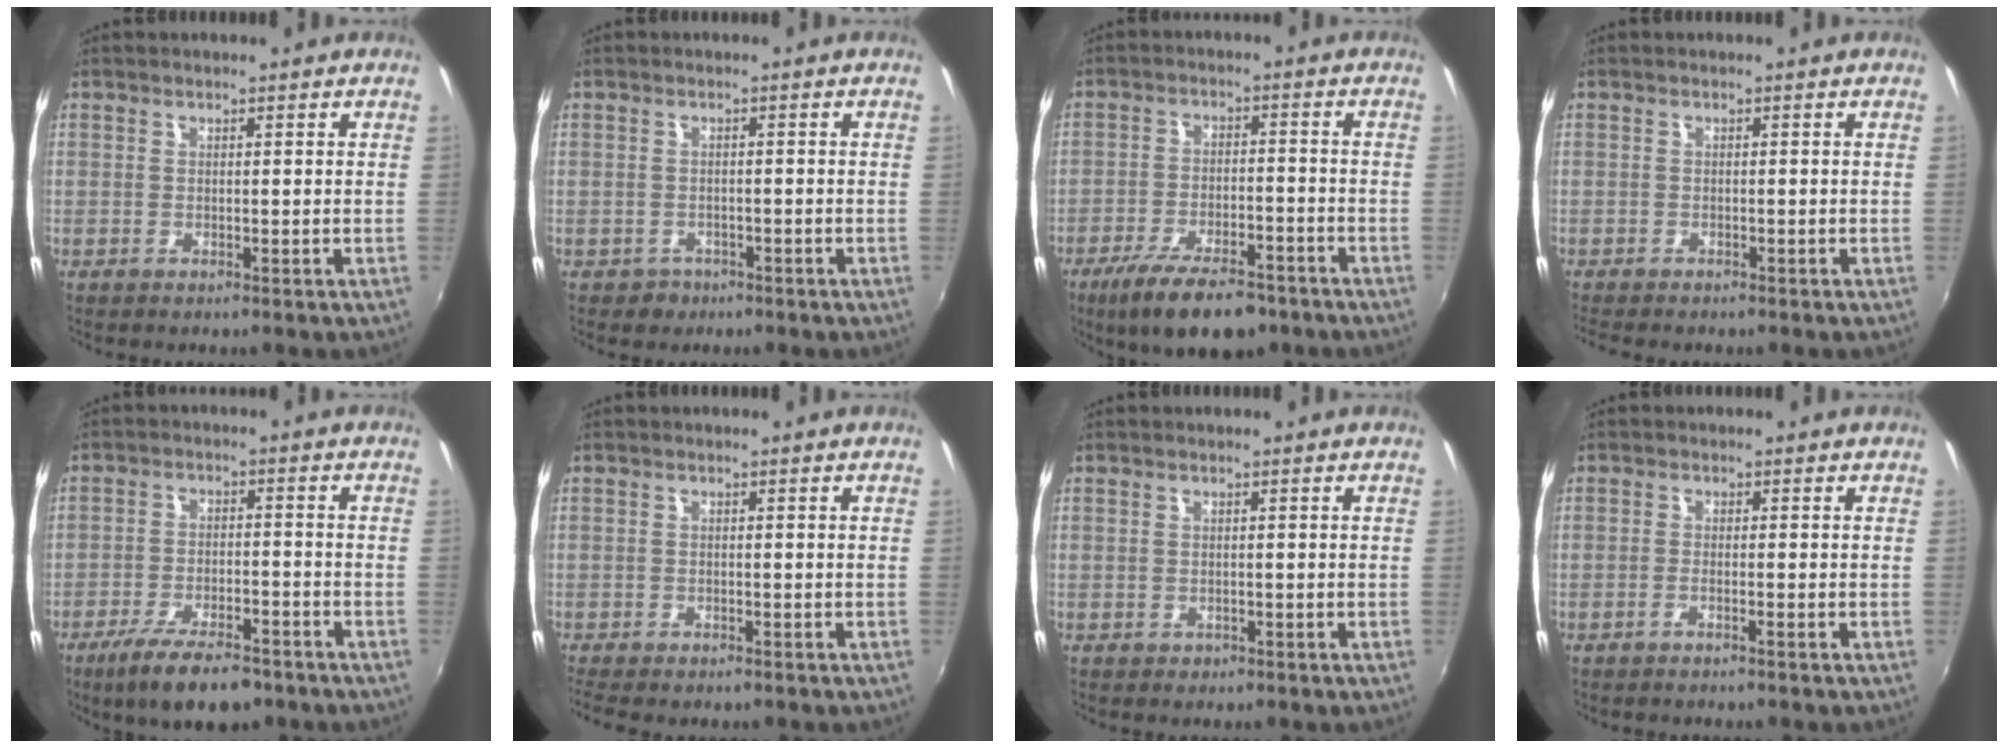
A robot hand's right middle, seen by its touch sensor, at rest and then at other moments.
{"total": 2.9, "force": [-1.6, 2.4, 0.5], "torque": [-0.017, -0.001, -0.022]}
{"total": 13.2, "force": [-9.6, 4.4, 7.8], "torque": [-0.164, -0.026, -0.155]}
{"total": 3.3, "force": [-2.9, 0.8, 1.3], "torque": [-0.033, -0.022, -0.048]}
{"total": 11.0, "force": [-8.1, 3.4, 6.6], "torque": [-0.144, -0.021, -0.134]}
{"total": 4.5, "force": [-3.7, 1.4, 2.1], "torque": [-0.052, -0.028, -0.063]}
{"total": 0.9, "force": [-0.4, 0.7, 0.2], "torque": [-0.004, -0.003, -0.003]}
{"total": 1.4, "force": [-1.0, -0.4, 0.8], "torque": [-0.017, 0.000, -0.021]}